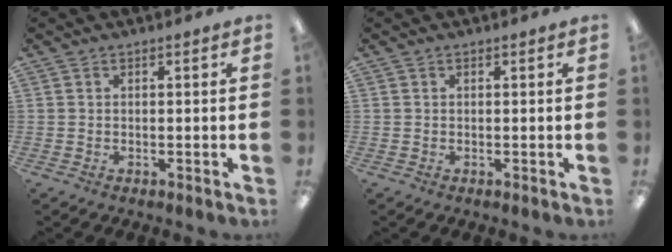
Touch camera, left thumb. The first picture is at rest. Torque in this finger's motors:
{"motor_torque": [0.00, 0.00, 0.03, -0.03, 0.00]}